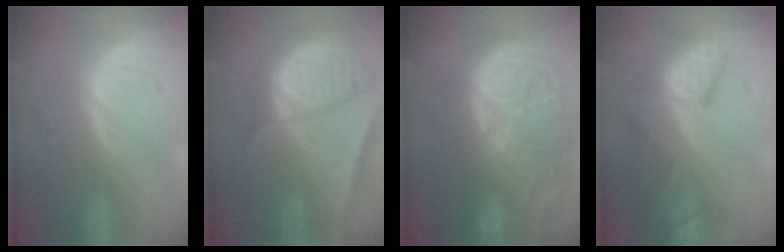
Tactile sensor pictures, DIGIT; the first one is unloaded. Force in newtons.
{"total": 10.4, "press": 8.8, "slide": 5.6}
{"total": 15.5, "press": 13.5, "slide": 7.6}
{"total": 9.5, "press": 8.4, "slide": 4.5}